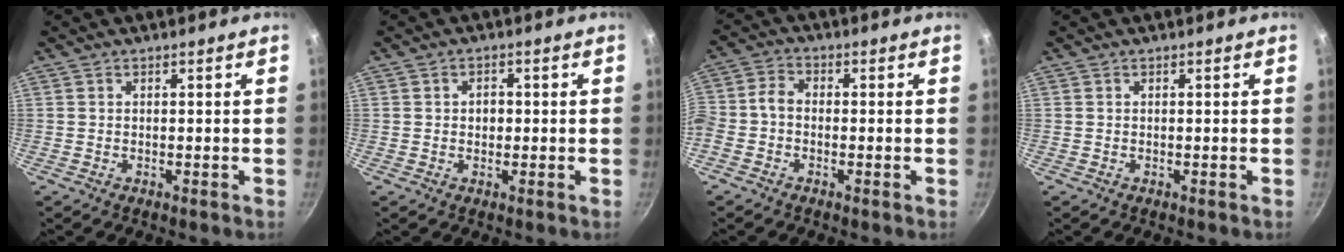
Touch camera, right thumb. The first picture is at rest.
{"total": 2.4, "force": [0.1, 1.9, 1.4], "torque": [-0.011, 0.005, -0.001]}
{"total": 4.4, "force": [-1.8, 3.0, 2.8], "torque": [-0.066, 0.027, -0.049]}
{"total": 0.0}